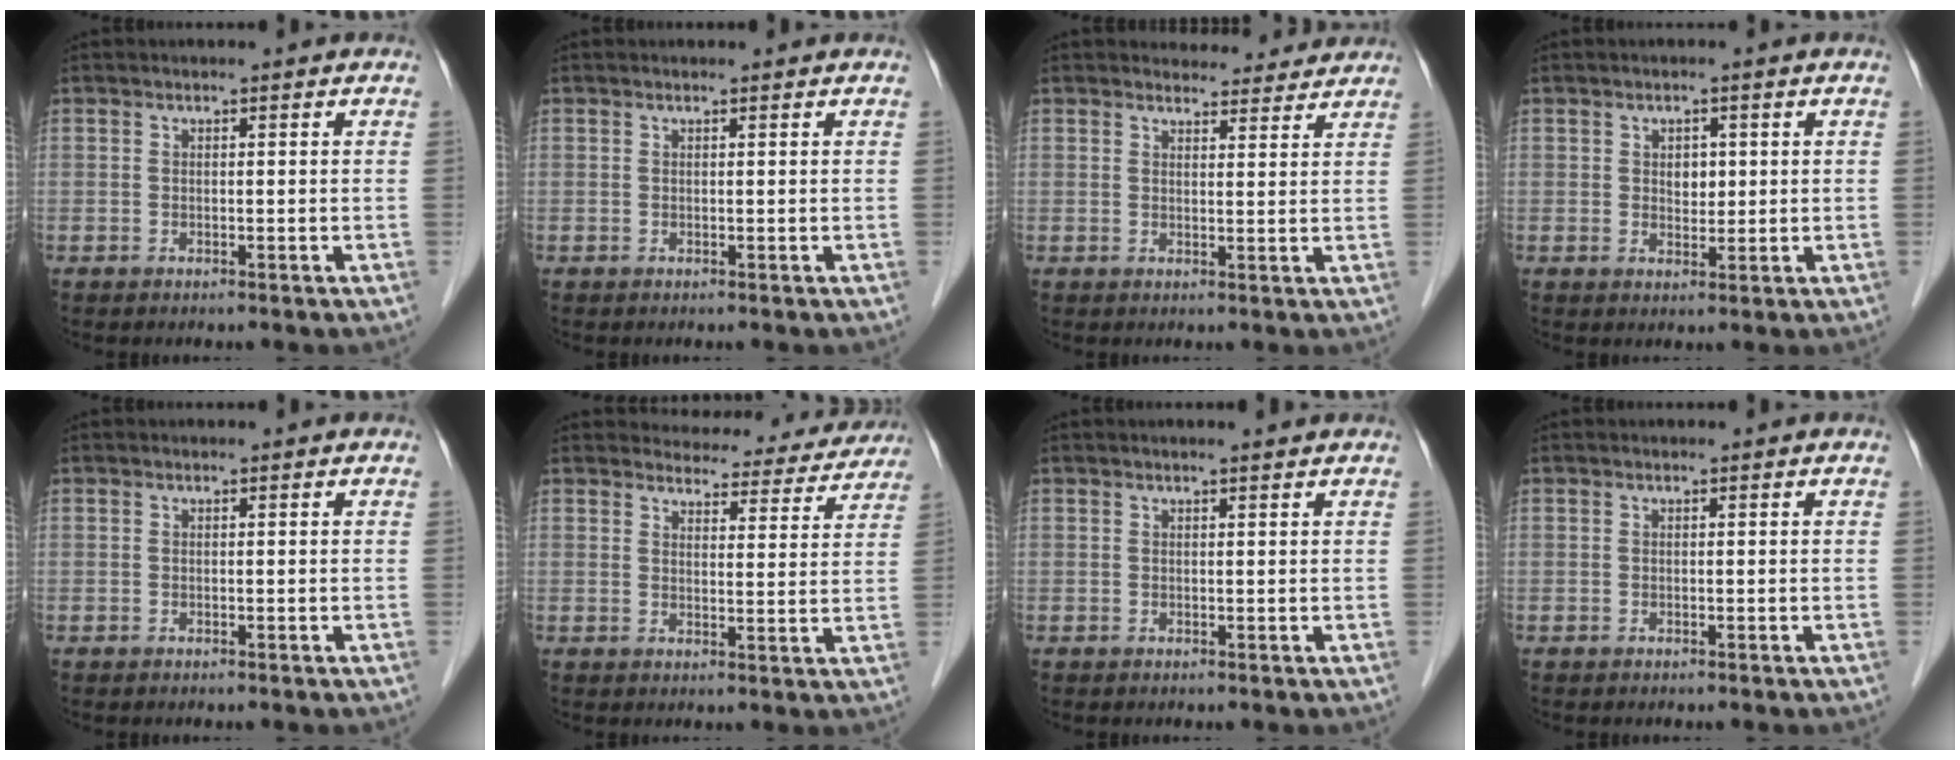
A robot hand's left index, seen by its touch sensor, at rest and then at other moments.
{"total": 0.6, "force": [0.5, 0.0, 0.1], "torque": [-0.007, 0.003, 0.008]}
{"total": 6.3, "force": [6.0, 1.6, 0.6], "torque": [0.000, 0.005, 0.066]}
{"total": 2.3, "force": [0.6, 1.6, 1.6], "torque": [-0.026, 0.002, 0.011]}
{"total": 0.0}
{"total": 13.6, "force": [13.0, 3.5, 1.5], "torque": [0.011, -0.012, 0.134]}
{"total": 1.6, "force": [1.4, -0.1, 0.8], "torque": [-0.013, 0.009, 0.021]}
{"total": 0.0}